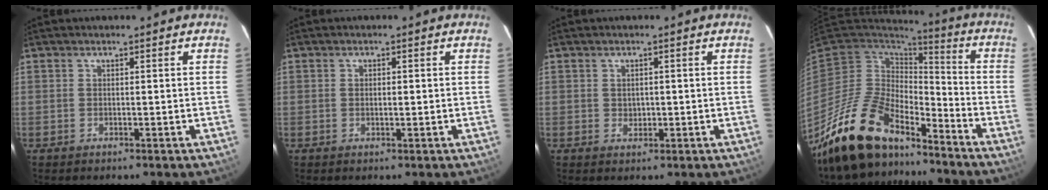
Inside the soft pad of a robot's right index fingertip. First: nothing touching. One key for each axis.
{"total": 1.0, "fx": 0.0, "fy": 0.5, "fz": 0.9, "tx": -0.015, "ty": 0.003, "tz": -0.001}
{"total": 1.6, "fx": 0.1, "fy": 1.5, "fz": 0.8, "tx": -0.010, "ty": 0.003, "tz": 0.004}
{"total": 18.2, "fx": -14.5, "fy": 7.0, "fz": 8.5, "tx": -0.178, "ty": -0.015, "tz": -0.257}